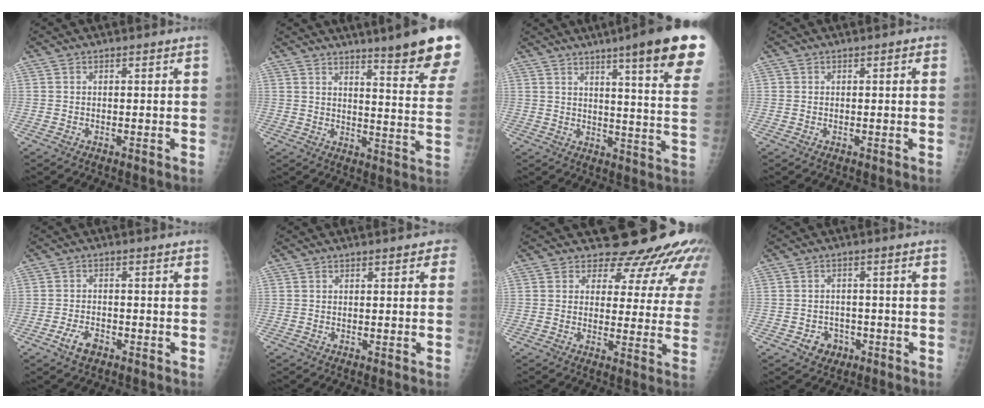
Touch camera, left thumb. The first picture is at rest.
{"total": 17.1, "force": [12.8, 1.2, 11.3], "torque": [-0.118, -0.084, 0.160]}
{"total": 20.7, "force": [13.2, 1.9, 15.8], "torque": [-0.190, -0.060, 0.163]}
{"total": 0.8, "force": [0.1, 0.7, 0.3], "torque": [0.006, 0.002, -0.004]}
{"total": 3.8, "force": [-2.3, 2.0, 2.3], "torque": [-0.045, 0.013, -0.039]}
{"total": 1.3, "force": [0.5, 0.8, 0.9], "torque": [0.006, 0.002, -0.001]}
{"total": 15.2, "force": [13.1, 6.5, 4.3], "torque": [-0.008, -0.078, 0.136]}
{"total": 4.1, "force": [-1.9, 3.4, 1.3], "torque": [0.001, 0.014, -0.024]}